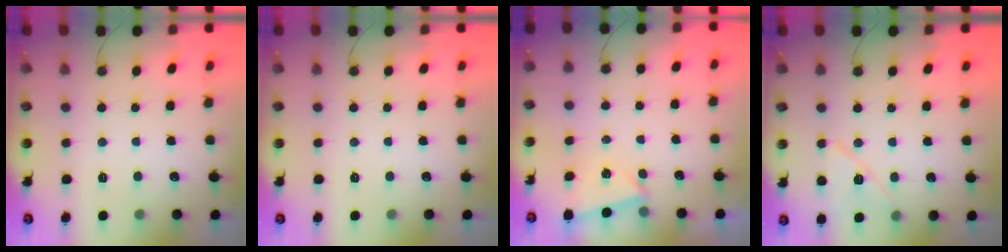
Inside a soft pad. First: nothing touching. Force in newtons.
{"total": 0.0}
{"total": 2.5, "press": 2.4, "slide": 0.9}
{"total": 10.2, "press": 10.1, "slide": 0.9}